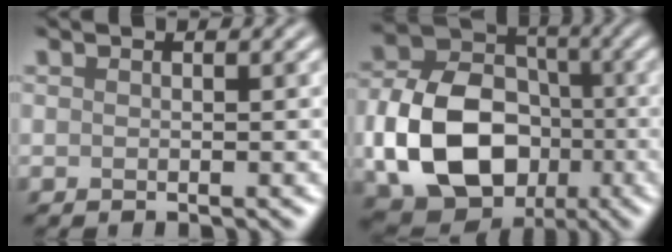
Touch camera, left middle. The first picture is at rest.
{"total": 12.4, "force": [-3.1, 9.2, 7.6], "torque": [-0.162, -0.012, -0.058]}